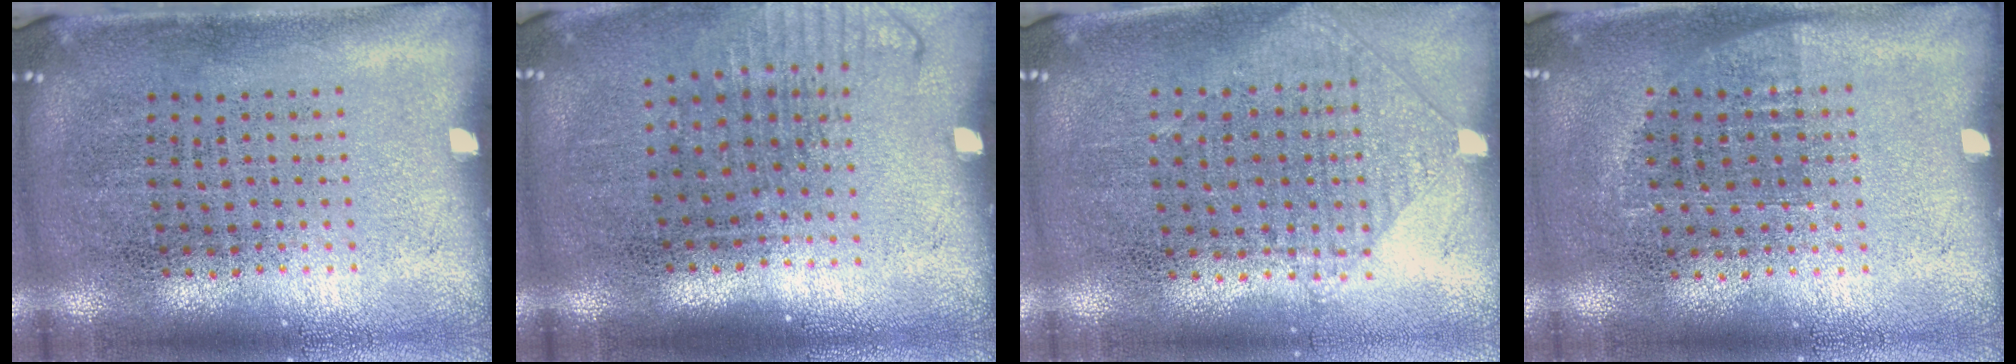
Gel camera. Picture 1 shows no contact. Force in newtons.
{"total": 1.3, "press": 1.0, "slide": 0.7}
{"total": 0.9, "press": 0.8, "slide": 0.3}
{"total": 0.6, "press": 0.6, "slide": 0.2}